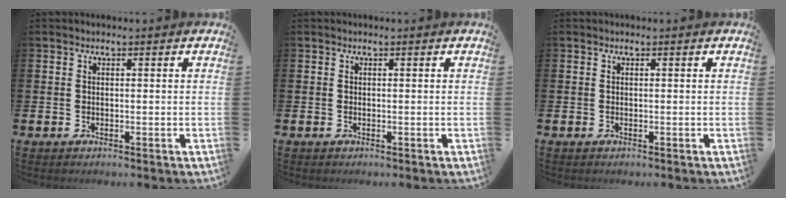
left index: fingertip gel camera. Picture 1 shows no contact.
{"total": 0.0}
{"total": 0.0}